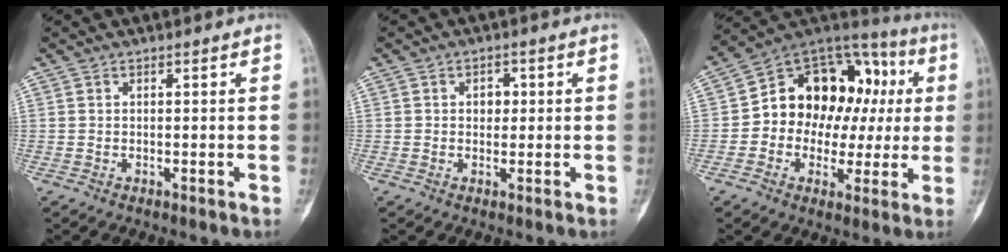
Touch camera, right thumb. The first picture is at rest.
{"total": 3.2, "force": [0.5, 2.5, 2.0], "torque": [-0.008, 0.004, 0.003]}
{"total": 20.4, "force": [1.4, 15.1, 13.7], "torque": [-0.141, 0.056, 0.022]}